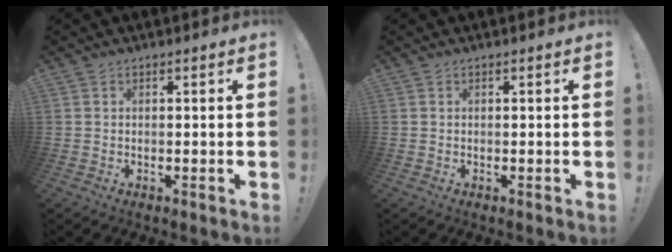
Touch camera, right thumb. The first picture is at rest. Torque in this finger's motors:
{"motor_torque": [0.00, 0.00, -0.12, 0.07, 0.00]}